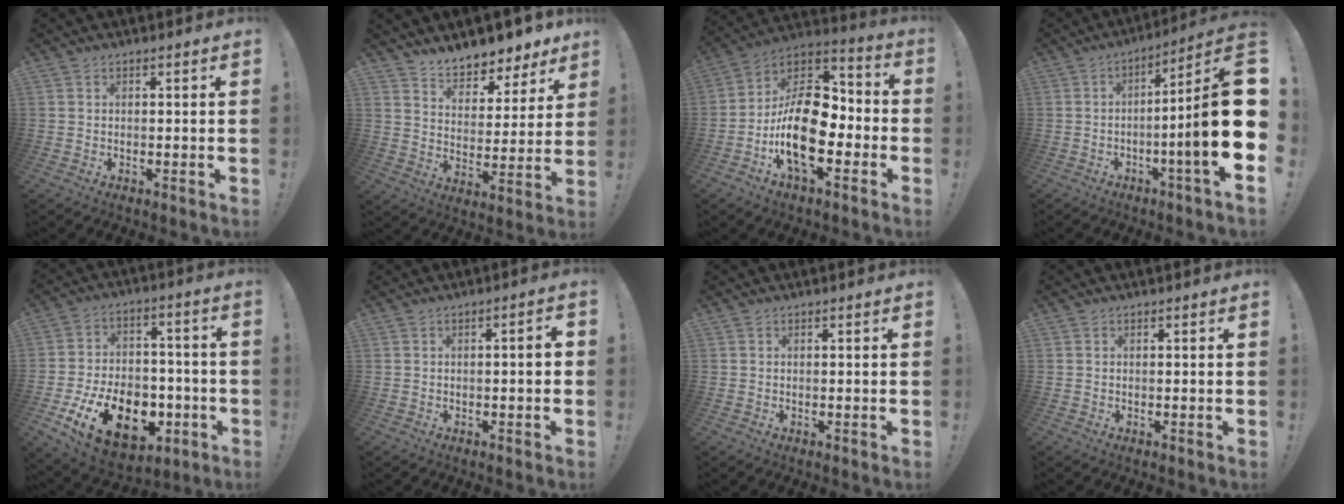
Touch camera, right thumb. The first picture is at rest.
{"total": 8.5, "force": [7.8, 3.1, 1.6], "torque": [-0.026, -0.075, 0.144]}
{"total": 19.7, "force": [-5.3, 10.6, 15.7], "torque": [-0.290, 0.022, -0.082]}
{"total": 18.8, "force": [-2.7, 0.0, 18.6], "torque": [-0.288, -0.004, -0.050]}
{"total": 20.4, "force": [-8.0, 13.2, 13.3], "torque": [-0.209, 0.055, -0.115]}
{"total": 3.0, "force": [-0.4, 0.2, 2.9], "torque": [-0.043, 0.001, -0.009]}
{"total": 0.0}
{"total": 0.0}